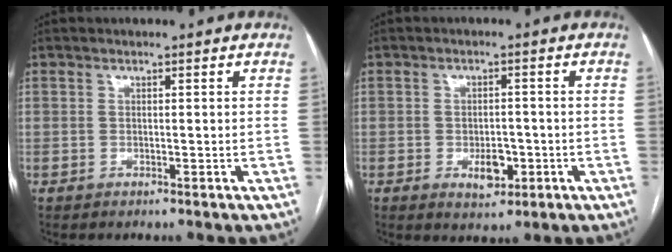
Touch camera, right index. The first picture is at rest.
{"total": 4.5, "force": [-1.6, 2.5, 3.4], "torque": [-0.048, 0.002, -0.016]}